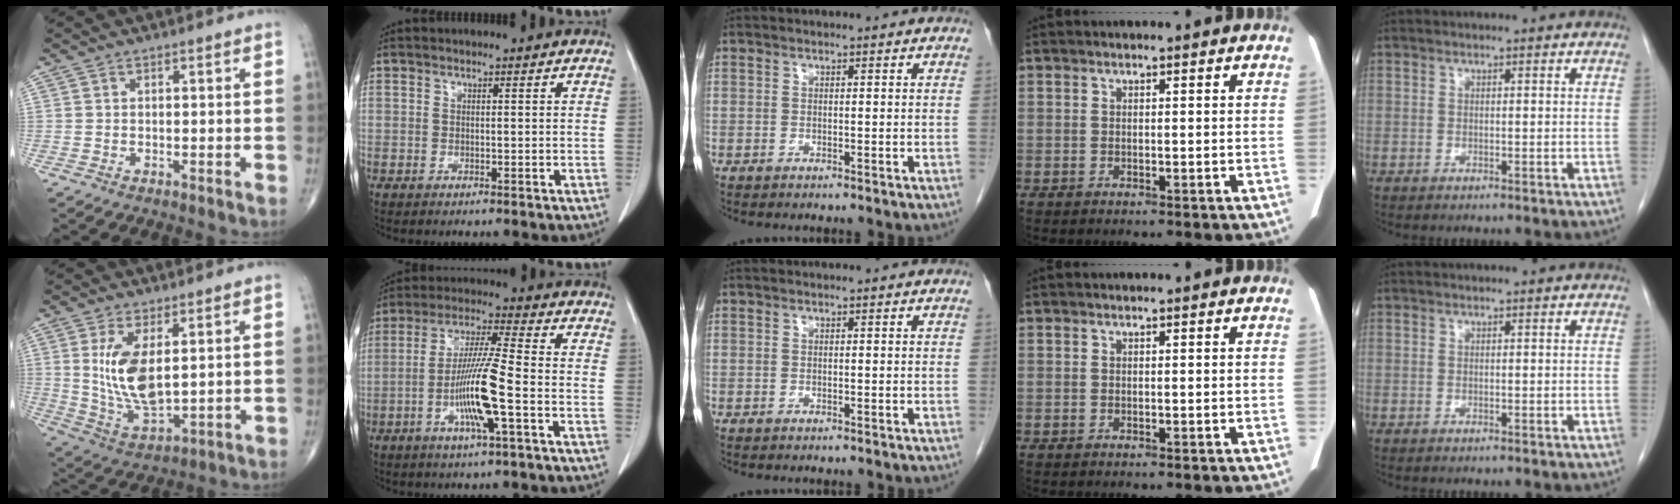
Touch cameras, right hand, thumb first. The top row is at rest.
{"thumb": {"total": 11.5, "force": [2.4, 5.1, 10.0], "torque": [-0.191, -0.026, 0.063]}, "index": {"total": 10.9, "force": [-3.2, -0.1, 10.4], "torque": [-0.203, -0.007, -0.064]}}